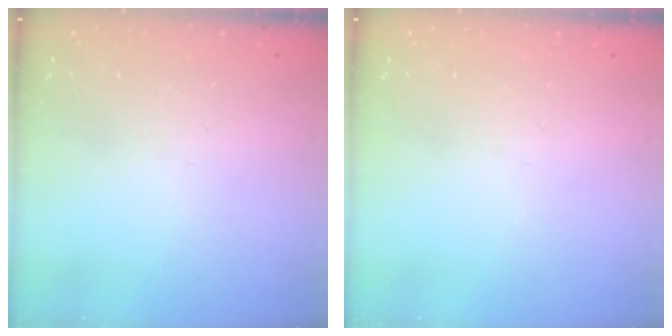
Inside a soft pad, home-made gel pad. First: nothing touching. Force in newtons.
{"total": 0.0}